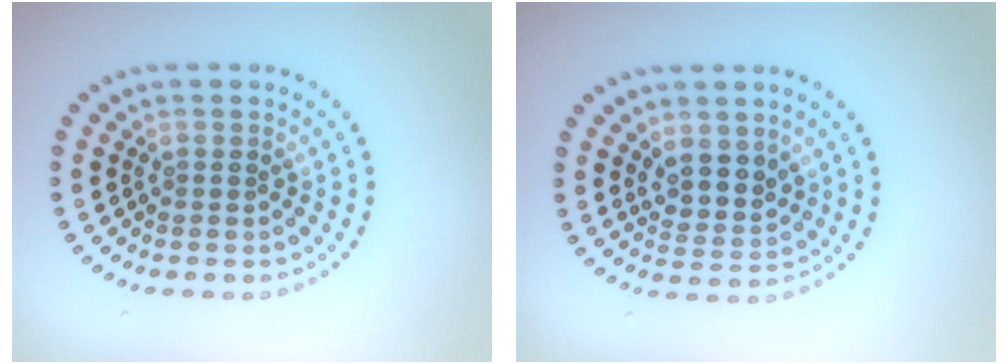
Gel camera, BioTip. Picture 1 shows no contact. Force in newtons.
{"total": 2.9, "press": 2.5, "slide": 1.6}